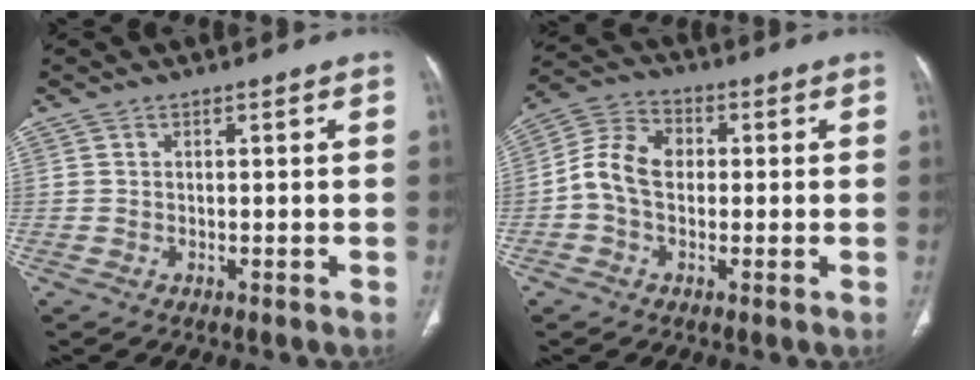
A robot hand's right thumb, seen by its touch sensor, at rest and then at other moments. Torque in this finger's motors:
{"motor_torque": [-0.02, 0.30, 0.77, -0.77, 0.05]}